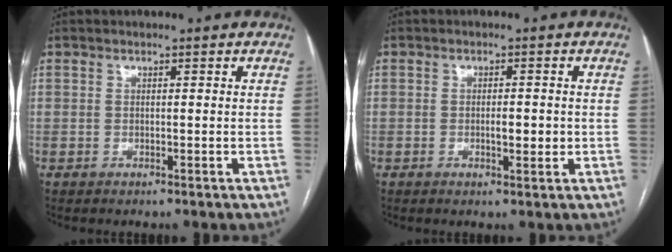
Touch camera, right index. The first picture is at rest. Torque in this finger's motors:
{"motor_torque": [0.55, 0.01, 0.15, 0.05]}